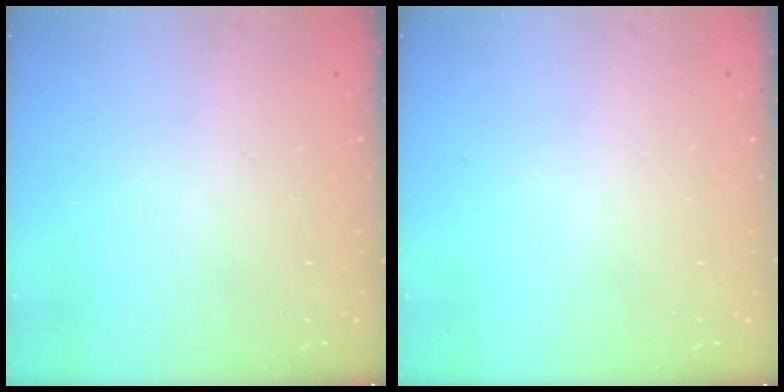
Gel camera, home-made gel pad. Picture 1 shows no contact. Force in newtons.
{"total": 0.0}